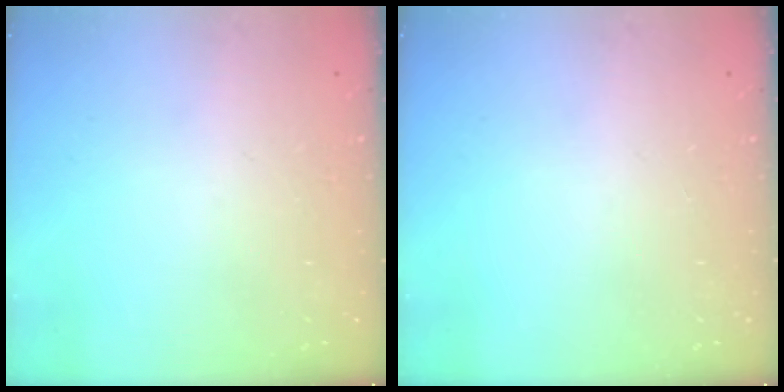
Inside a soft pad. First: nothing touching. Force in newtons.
{"total": 0.0}